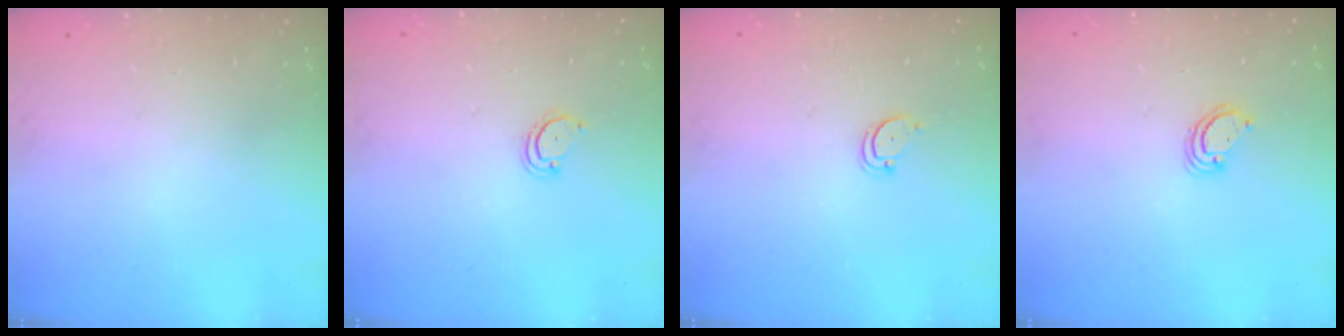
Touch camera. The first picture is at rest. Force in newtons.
{"total": 2.3, "press": 2.3, "slide": 0.2}
{"total": 2.4, "press": 2.4, "slide": 0.2}
{"total": 3.8, "press": 3.8, "slide": 0.3}